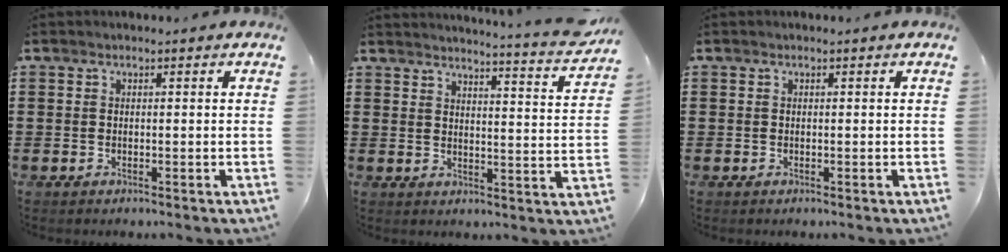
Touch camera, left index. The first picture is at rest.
{"total": 4.3, "force": [4.0, -0.9, 1.4], "torque": [-0.029, -0.040, 0.062]}
{"total": 0.0}